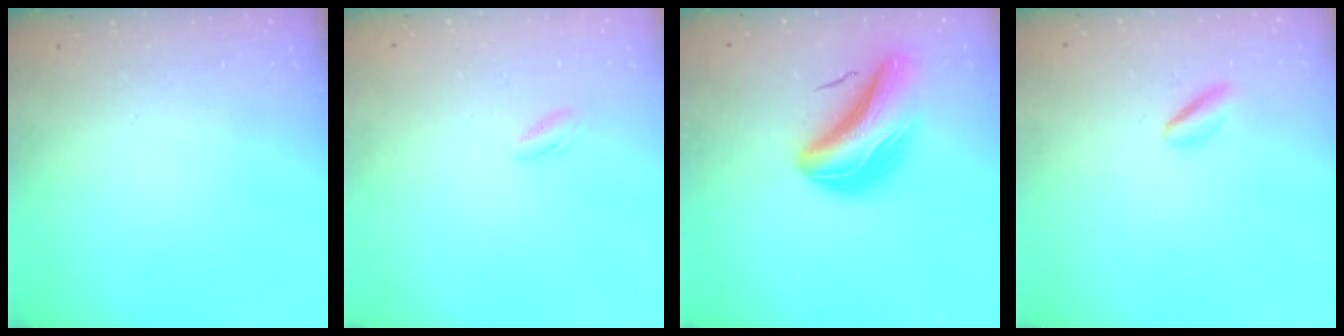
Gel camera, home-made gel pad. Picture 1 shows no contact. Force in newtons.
{"total": 1.1, "press": 0.9, "slide": 0.7}
{"total": 11.7, "press": 11.2, "slide": 3.1}
{"total": 3.0, "press": 2.9, "slide": 0.6}